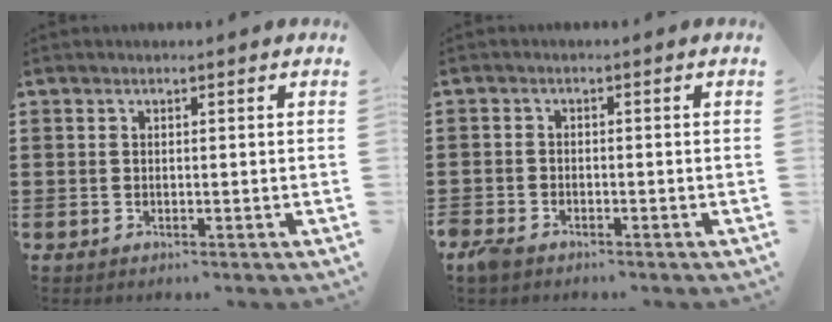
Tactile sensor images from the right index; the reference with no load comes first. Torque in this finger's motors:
{"motor_torque": [1.08, 1.06, 0.04, 0.01]}